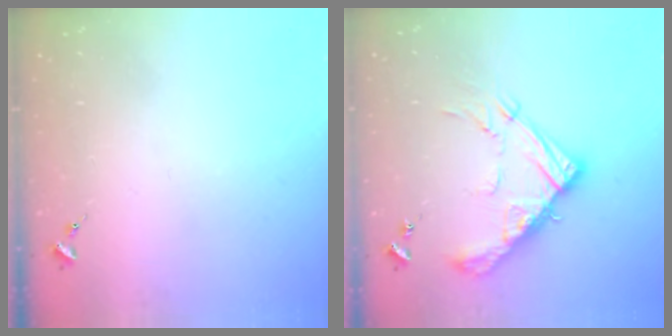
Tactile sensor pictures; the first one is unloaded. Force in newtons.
{"total": 16.8, "press": 16.7, "slide": 1.7}